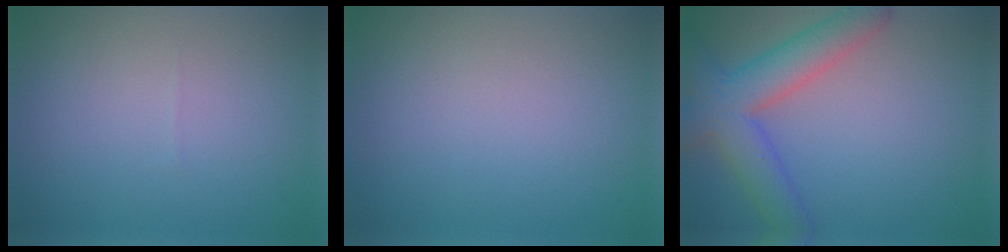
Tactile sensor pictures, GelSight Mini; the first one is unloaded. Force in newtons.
{"total": 0.0}
{"total": 6.4, "press": 6.4, "slide": 0.3}